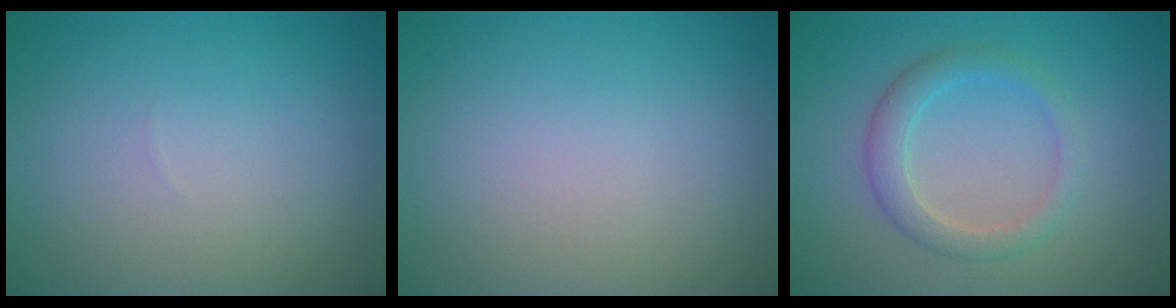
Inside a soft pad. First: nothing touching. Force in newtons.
{"total": 0.0}
{"total": 2.8, "press": 2.8, "slide": 0.3}